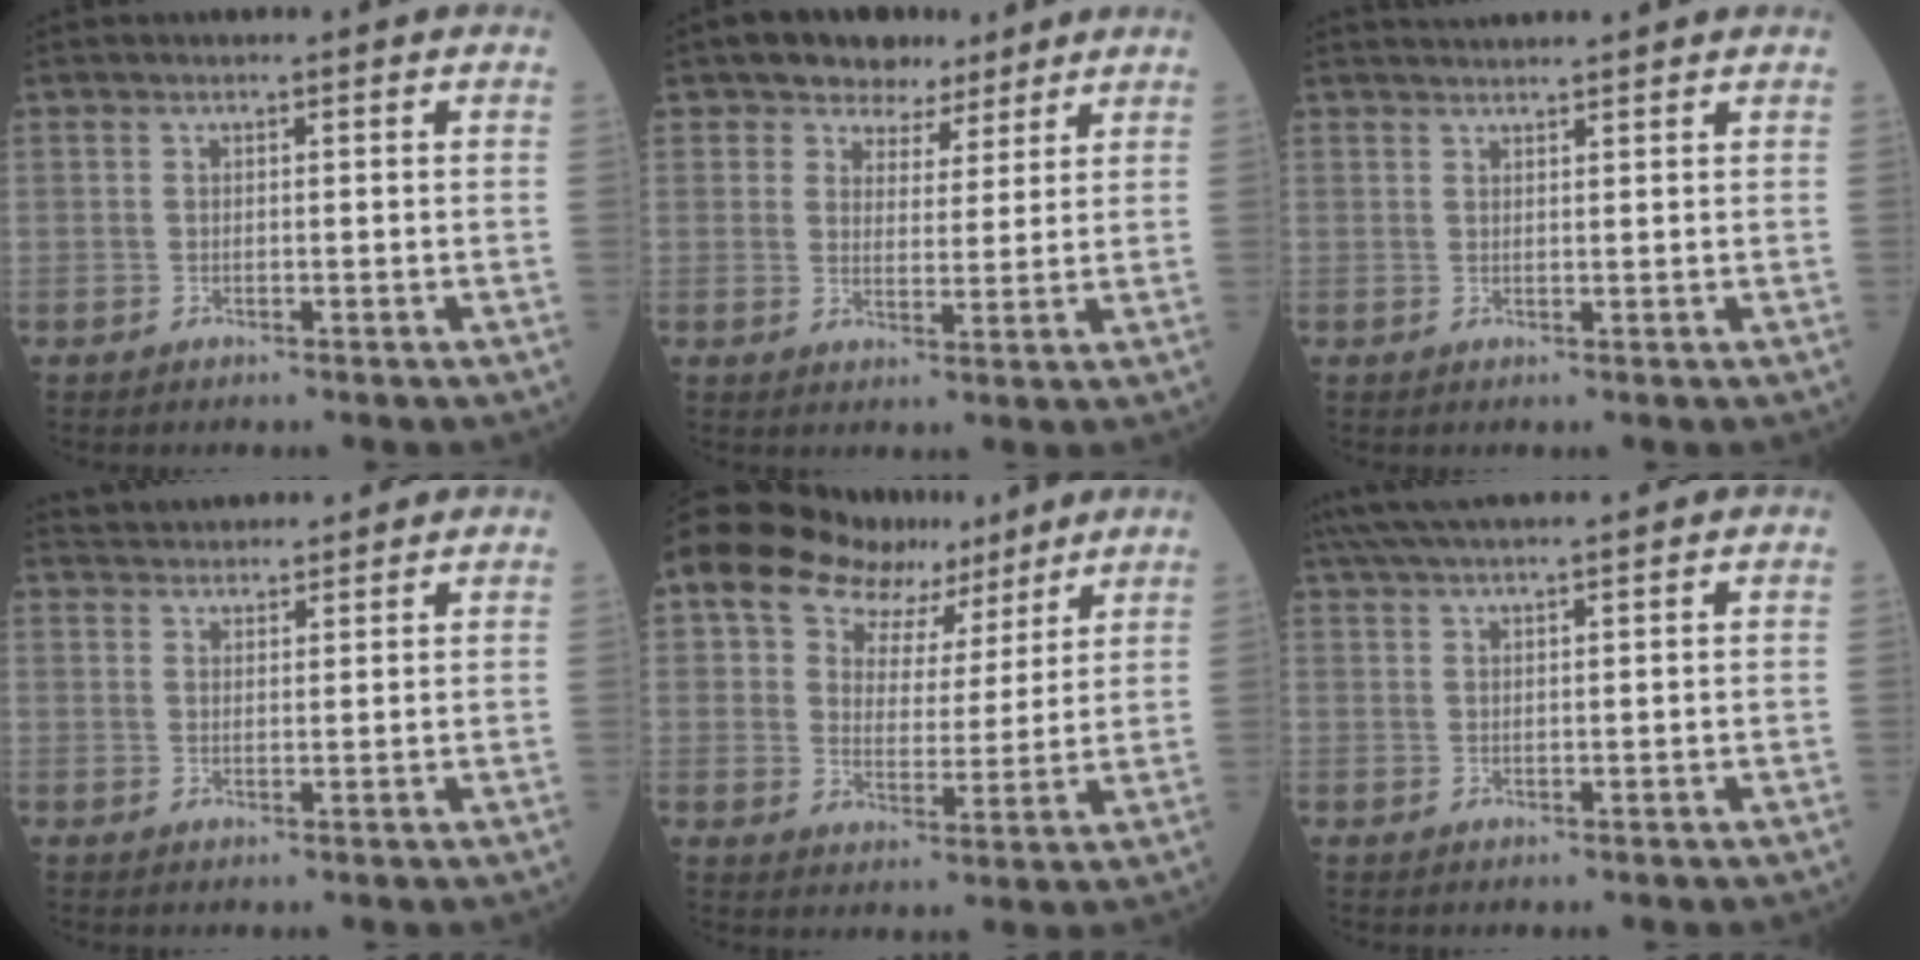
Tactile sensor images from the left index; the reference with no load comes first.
{"total": 5.7, "force": [4.3, 3.6, 1.1], "torque": [-0.013, 0.015, 0.069]}
{"total": 4.4, "force": [4.2, -0.3, 1.3], "torque": [-0.017, 0.031, 0.063]}
{"total": 7.6, "force": [7.3, 1.2, 1.5], "torque": [-0.026, 0.032, 0.110]}
{"total": 12.4, "force": [9.5, 7.0, 3.7], "torque": [-0.064, 0.030, 0.140]}
{"total": 9.8, "force": [8.6, -0.3, 4.7], "torque": [-0.081, 0.034, 0.132]}